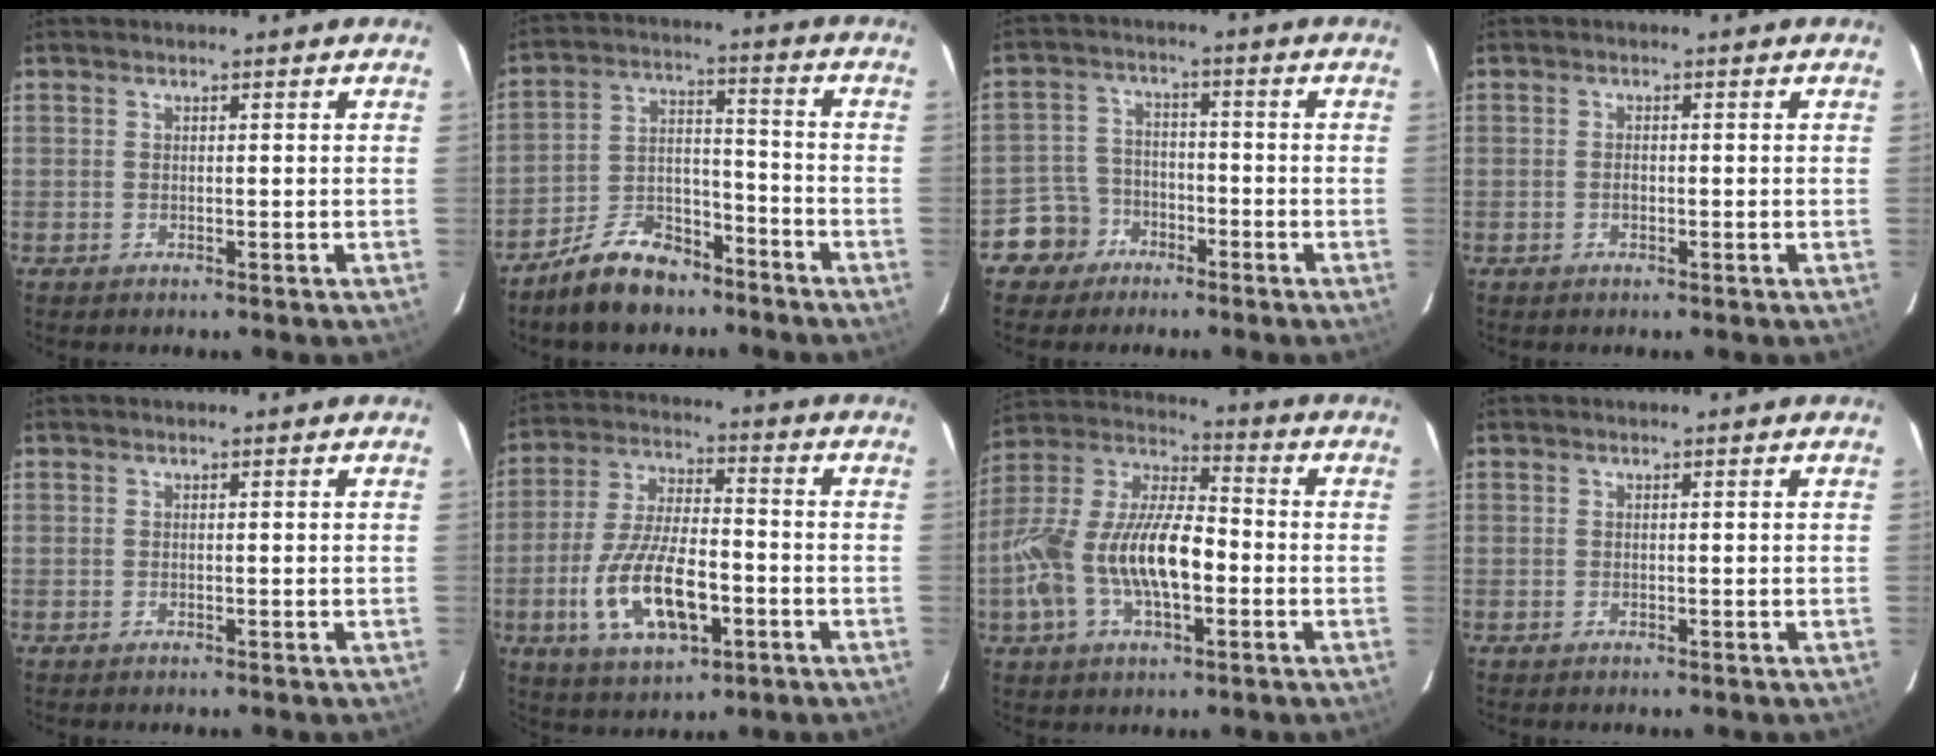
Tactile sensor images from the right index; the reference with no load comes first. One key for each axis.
{"total": 11.8, "fx": -8.9, "fy": 5.8, "fz": 5.2, "tx": -0.108, "ty": 0.032, "tz": -0.145}
{"total": 6.8, "fx": -4.2, "fy": 5.3, "fz": 0.4, "tx": -0.029, "ty": 0.027, "tz": -0.074}
{"total": 1.2, "fx": -0.4, "fy": 0.7, "fz": 0.8, "tx": -0.017, "ty": 0.002, "tz": -0.007}
{"total": 0.0}
{"total": 15.7, "fx": -5.2, "fy": 6.7, "fz": 13.2, "tx": -0.275, "ty": -0.006, "tz": -0.085}
{"total": 18.6, "fx": -4.2, "fy": 8.1, "fz": 16.3, "tx": -0.330, "ty": 0.000, "tz": -0.080}
{"total": 0.0}